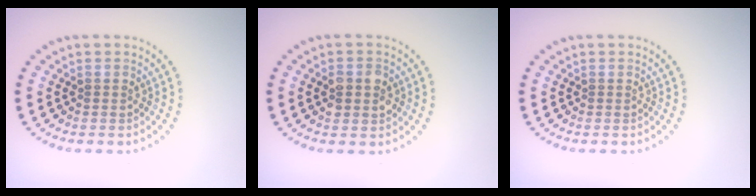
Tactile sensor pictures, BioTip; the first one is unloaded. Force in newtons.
{"total": 2.7, "press": 2.7, "slide": 0.2}
{"total": 0.0}